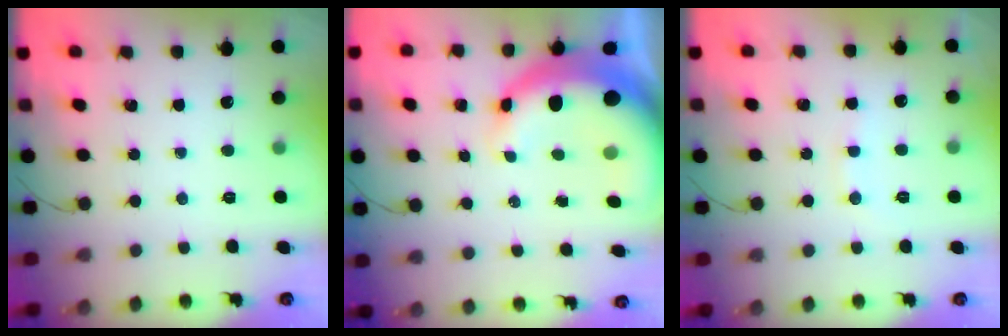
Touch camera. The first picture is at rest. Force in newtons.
{"total": 13.6, "press": 13.4, "slide": 2.6}
{"total": 7.5, "press": 7.4, "slide": 1.5}